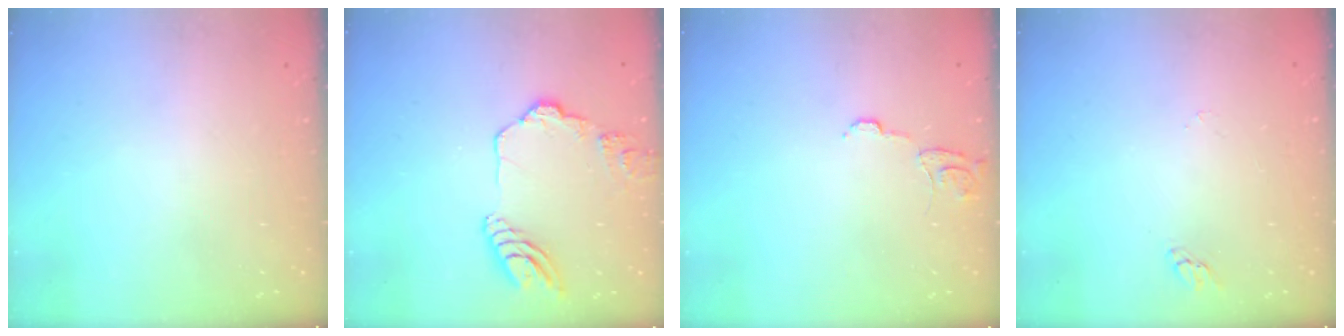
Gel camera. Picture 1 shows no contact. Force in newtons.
{"total": 12.2, "press": 12.2, "slide": 1.1}
{"total": 7.7, "press": 7.7, "slide": 0.4}
{"total": 2.2, "press": 2.2, "slide": 0.2}